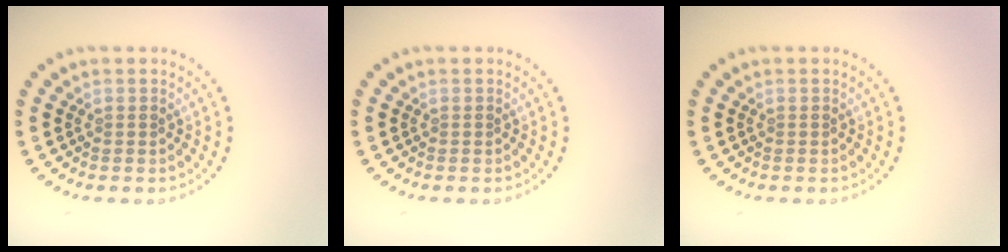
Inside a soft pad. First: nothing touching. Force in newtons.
{"total": 0.0}
{"total": 0.0}